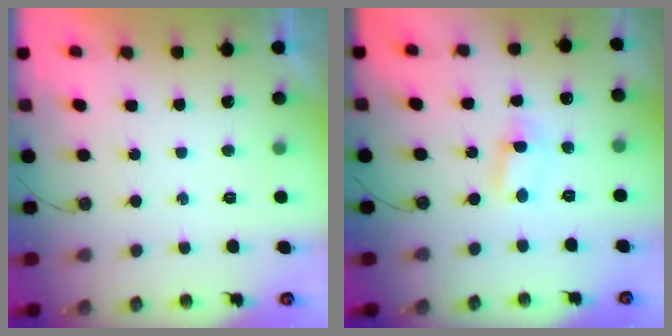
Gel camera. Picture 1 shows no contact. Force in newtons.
{"total": 1.6, "press": 1.1, "slide": 1.1}